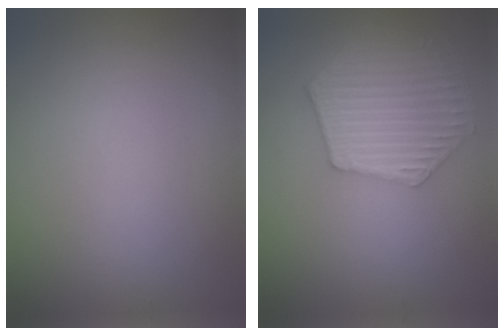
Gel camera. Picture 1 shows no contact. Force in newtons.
{"total": 5.9, "press": 5.0, "slide": 3.1}